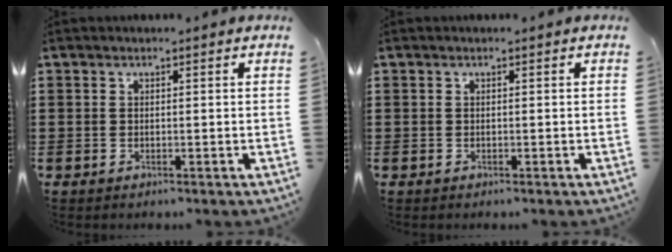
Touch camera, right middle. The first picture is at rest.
{"total": 0.0}